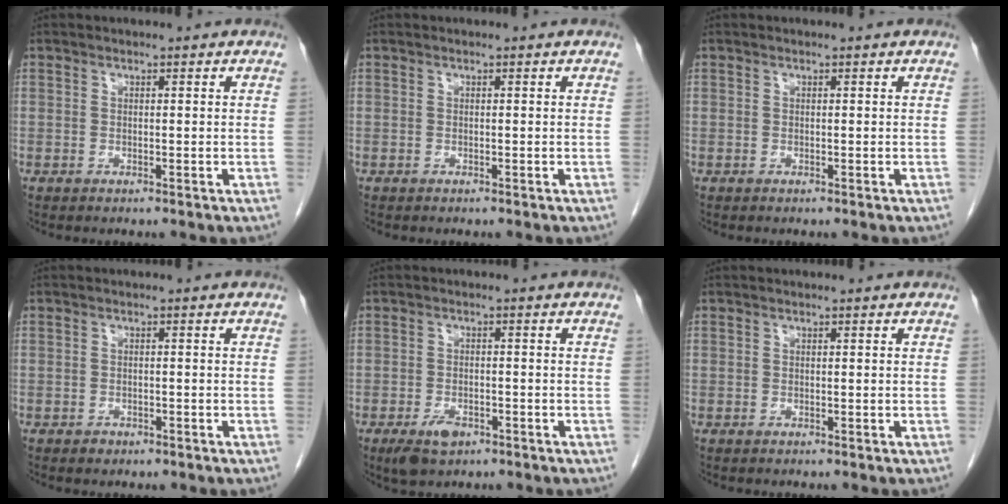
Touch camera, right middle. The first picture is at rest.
{"total": 0.0}
{"total": 0.0}
{"total": 0.6, "force": [-0.4, 0.4, 0.3], "torque": [-0.011, -0.002, -0.004]}
{"total": 4.0, "force": [-2.3, 2.0, 2.6], "torque": [-0.050, -0.003, -0.033]}
{"total": 0.0}